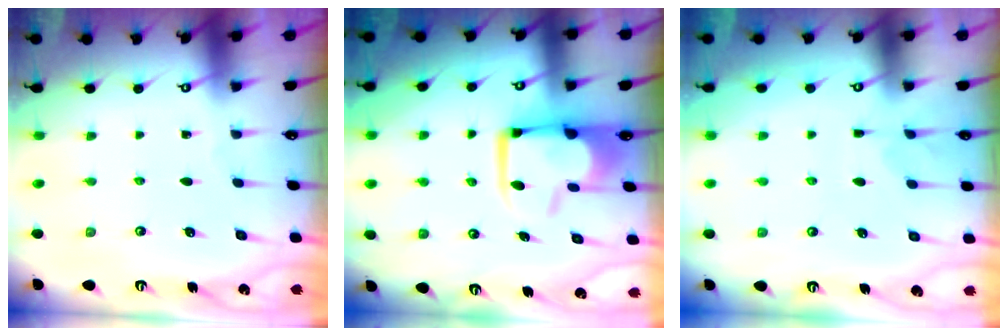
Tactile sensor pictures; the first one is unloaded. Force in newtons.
{"total": 10.9, "press": 10.8, "slide": 1.3}
{"total": 3.9, "press": 3.8, "slide": 1.2}